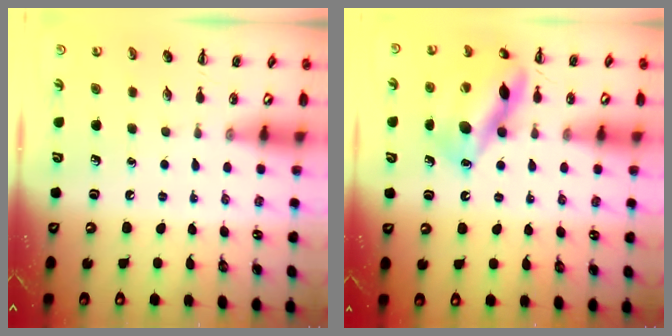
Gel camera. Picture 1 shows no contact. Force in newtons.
{"total": 14.8, "press": 14.8, "slide": 1.0}